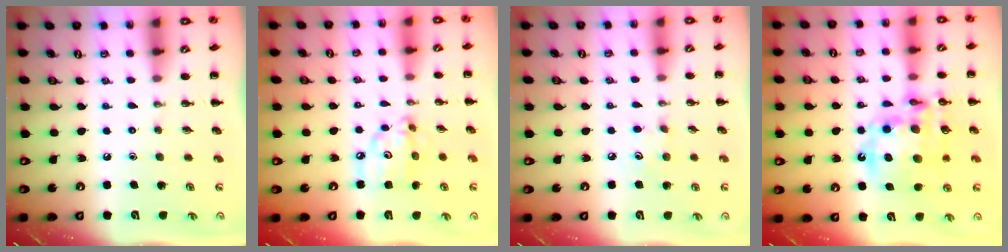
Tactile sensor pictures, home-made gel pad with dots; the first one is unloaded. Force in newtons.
{"total": 8.1, "press": 8.0, "slide": 1.1}
{"total": 7.1, "press": 6.9, "slide": 1.6}
{"total": 17.7, "press": 17.3, "slide": 4.0}